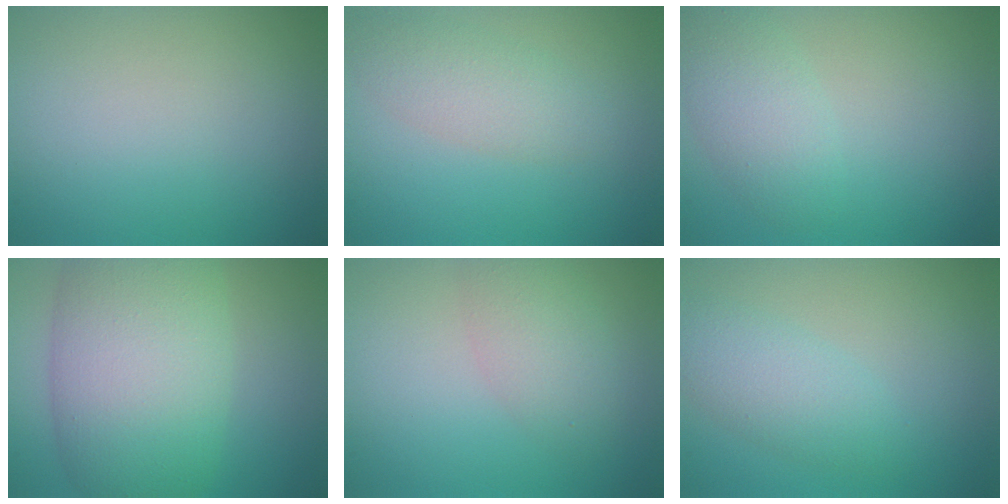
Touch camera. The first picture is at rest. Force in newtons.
{"total": 2.8, "press": 2.8, "slide": 0.0}
{"total": 2.9, "press": 2.9, "slide": 0.2}
{"total": 11.0, "press": 11.0, "slide": 0.5}
{"total": 3.2, "press": 3.2, "slide": 0.0}
{"total": 3.2, "press": 3.2, "slide": 0.1}